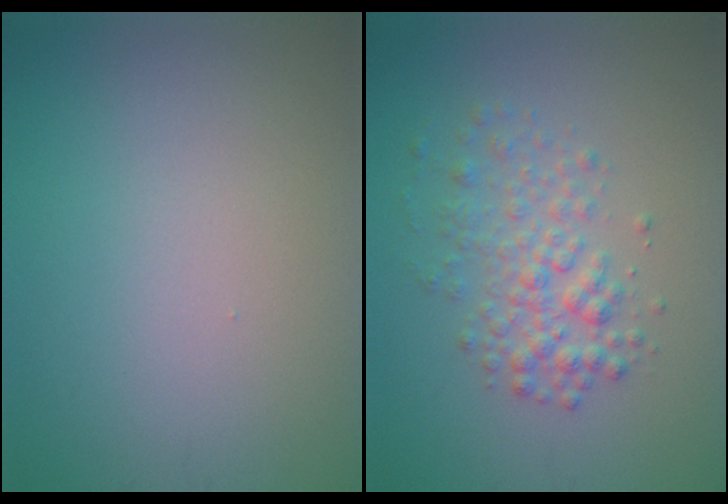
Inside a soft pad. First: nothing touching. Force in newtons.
{"total": 3.2, "press": 3.2, "slide": 0.1}